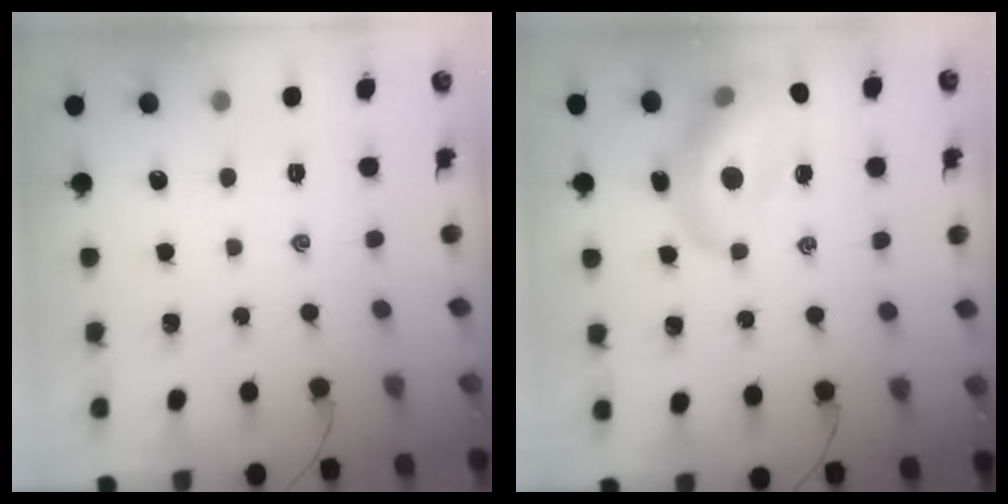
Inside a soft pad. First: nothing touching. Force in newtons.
{"total": 15.4, "press": 14.9, "slide": 3.8}